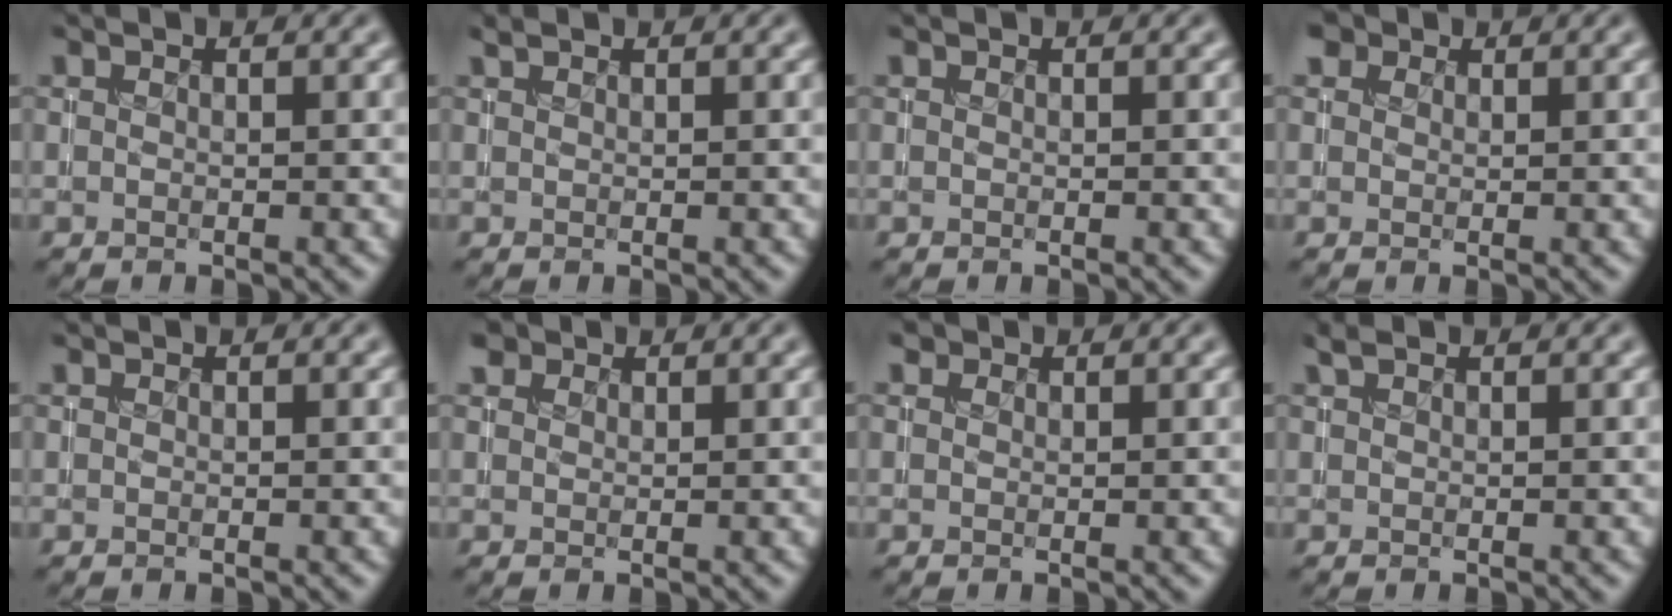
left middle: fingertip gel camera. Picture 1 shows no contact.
{"total": 0.5, "force": [0.5, 0.1, 0.1], "torque": [-0.001, 0.002, 0.012]}
{"total": 0.0}
{"total": 2.2, "force": [1.5, 1.4, 0.8], "torque": [-0.013, 0.002, 0.013]}
{"total": 0.0}
{"total": 1.5, "force": [1.2, 0.9, 0.4], "torque": [-0.009, 0.002, 0.017]}
{"total": 0.9, "force": [0.7, 0.5, 0.3], "torque": [-0.004, -0.003, 0.004]}
{"total": 0.8, "force": [0.7, 0.2, 0.4], "torque": [-0.010, 0.004, 0.015]}